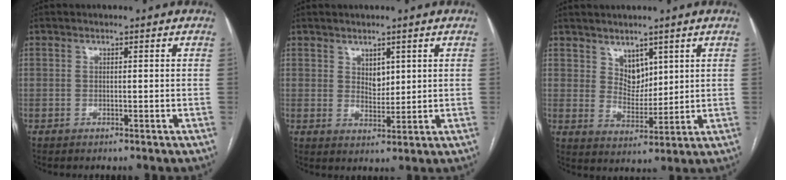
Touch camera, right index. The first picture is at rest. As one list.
[{"total": 2.9, "force": [1.4, 1.9, 1.8], "torque": [-0.030, -0.003, 0.031]}, {"total": 4.7, "force": [2.9, 3.0, 2.1], "torque": [-0.033, -0.004, 0.062]}]